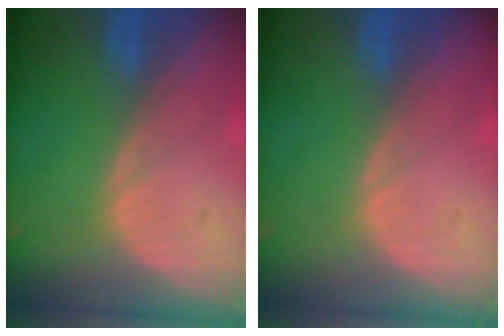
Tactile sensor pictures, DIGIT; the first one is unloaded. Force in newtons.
{"total": 0.0}